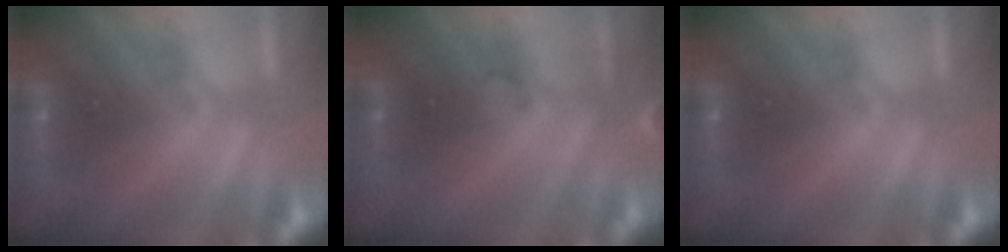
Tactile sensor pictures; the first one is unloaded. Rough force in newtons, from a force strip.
{"total": 2.9}
{"total": 0.0}